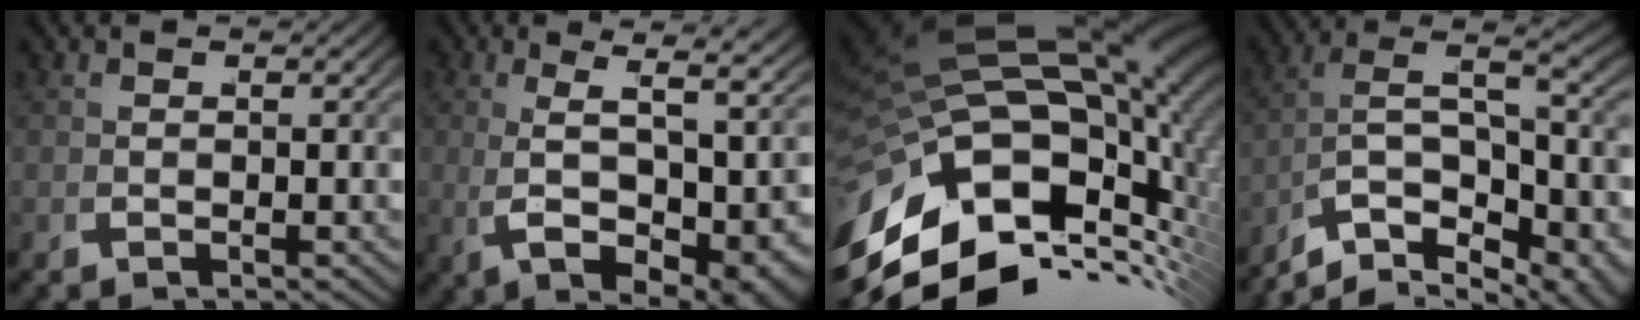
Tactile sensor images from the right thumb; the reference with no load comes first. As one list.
[{"total": 8.3, "force": [0.3, 3.3, 7.6], "torque": [-0.143, -0.018, 0.025]}, {"total": 25.9, "force": [-0.7, 17.3, 19.3], "torque": [-0.328, -0.007, -0.011]}, {"total": 13.7, "force": [-3.2, 9.4, 9.4], "torque": [-0.203, -0.054, -0.039]}]